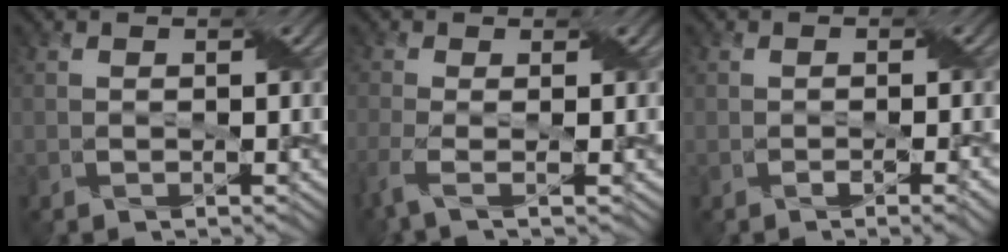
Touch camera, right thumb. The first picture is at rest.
{"total": 3.4, "force": [-1.4, 0.9, 3.0], "torque": [-0.062, -0.005, -0.039]}
{"total": 3.0, "force": [-1.0, 0.8, 2.7], "torque": [-0.035, -0.004, -0.015]}